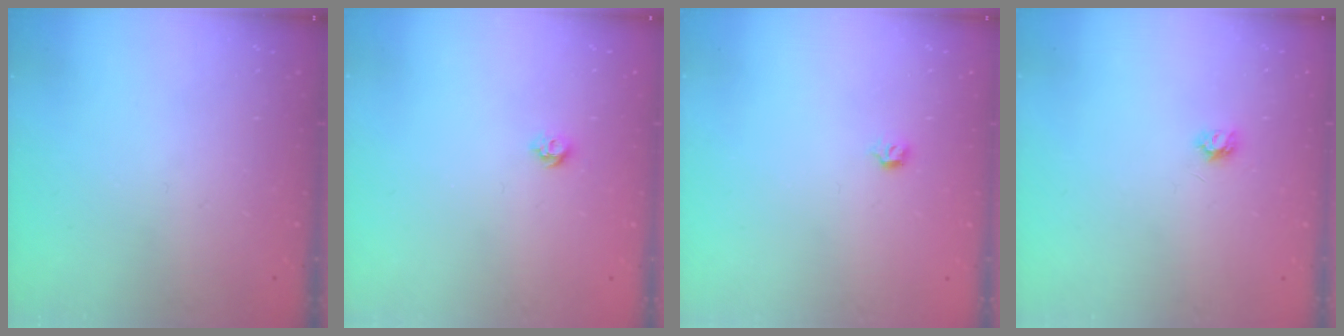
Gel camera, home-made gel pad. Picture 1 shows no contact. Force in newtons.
{"total": 5.3, "press": 5.3, "slide": 0.8}
{"total": 2.8, "press": 2.7, "slide": 0.8}
{"total": 3.8, "press": 3.8, "slide": 0.4}